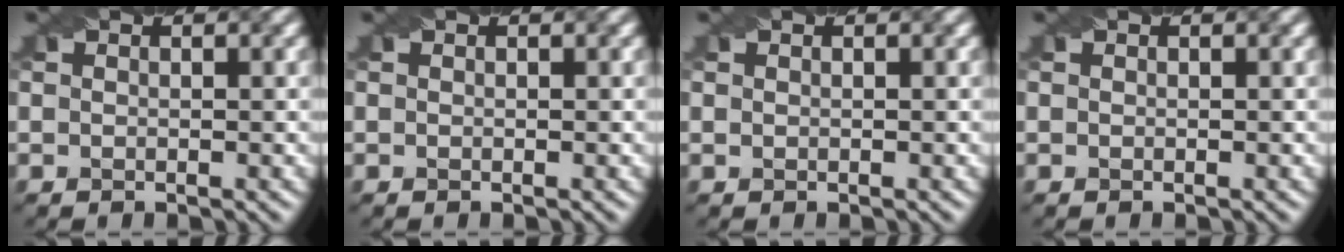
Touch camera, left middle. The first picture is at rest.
{"total": 0.0}
{"total": 0.0}
{"total": 0.0}